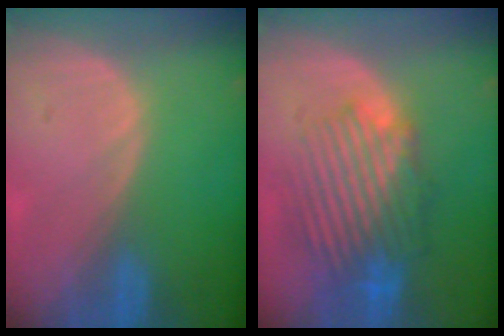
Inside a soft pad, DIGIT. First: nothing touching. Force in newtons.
{"total": 9.9, "press": 9.1, "slide": 3.9}